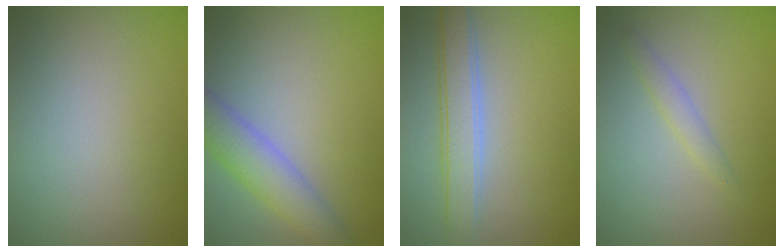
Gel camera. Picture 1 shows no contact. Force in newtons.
{"total": 4.1, "press": 4.1, "slide": 0.3}
{"total": 3.4, "press": 3.4, "slide": 0.1}
{"total": 1.3, "press": 1.3, "slide": 0.0}